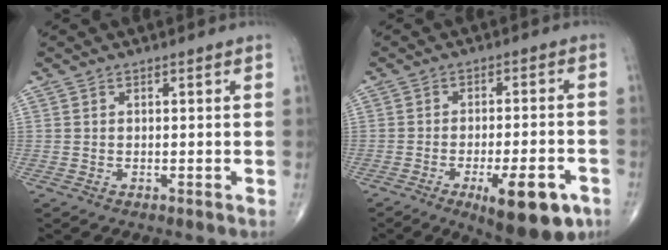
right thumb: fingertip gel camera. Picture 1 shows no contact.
{"total": 13.5, "force": [-6.6, 4.4, 11.0], "torque": [-0.135, 0.016, -0.085]}